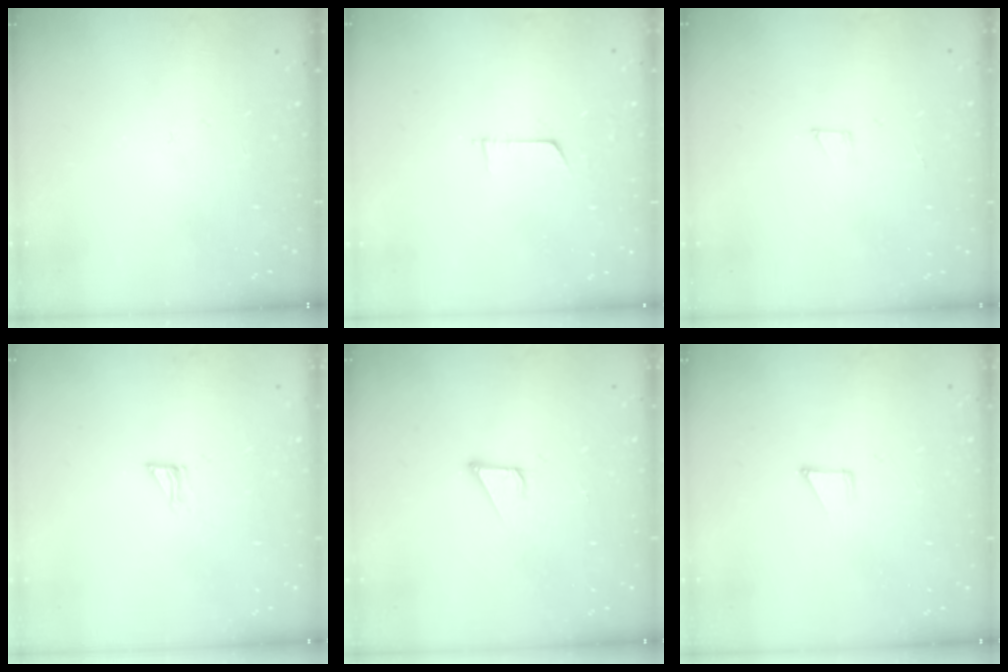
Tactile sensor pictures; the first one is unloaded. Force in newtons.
{"total": 3.7, "press": 3.6, "slide": 0.4}
{"total": 2.0, "press": 2.0, "slide": 0.0}
{"total": 4.2, "press": 4.2, "slide": 0.2}
{"total": 3.2, "press": 3.2, "slide": 0.1}
{"total": 4.8, "press": 4.8, "slide": 0.2}